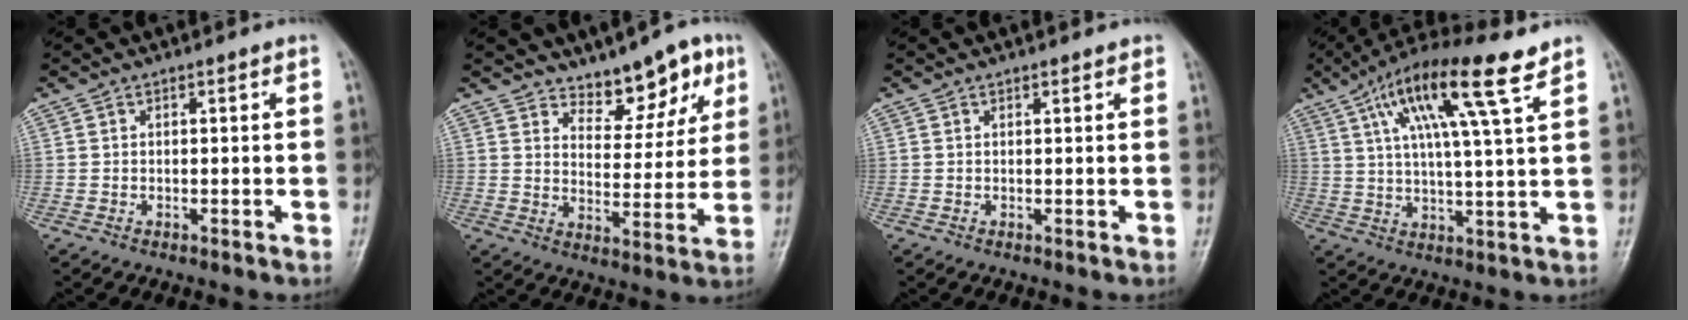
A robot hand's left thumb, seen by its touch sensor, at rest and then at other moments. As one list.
[{"total": 9.3, "force": [6.4, 4.6, 4.9], "torque": [-0.026, -0.044, 0.098]}, {"total": 0.8, "force": [0.7, 0.4, 0.3], "torque": [-0.002, -0.003, 0.007]}, {"total": 15.3, "force": [8.1, 1.8, 12.9], "torque": [-0.228, -0.006, 0.136]}]